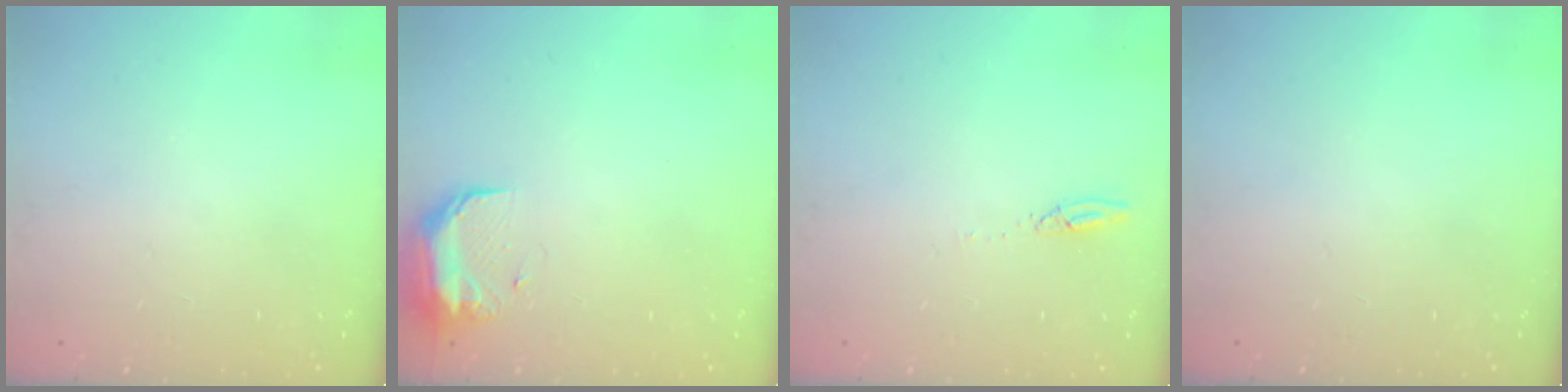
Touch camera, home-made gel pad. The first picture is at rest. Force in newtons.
{"total": 9.3, "press": 9.1, "slide": 1.9}
{"total": 2.7, "press": 2.7, "slide": 0.2}
{"total": 0.0}